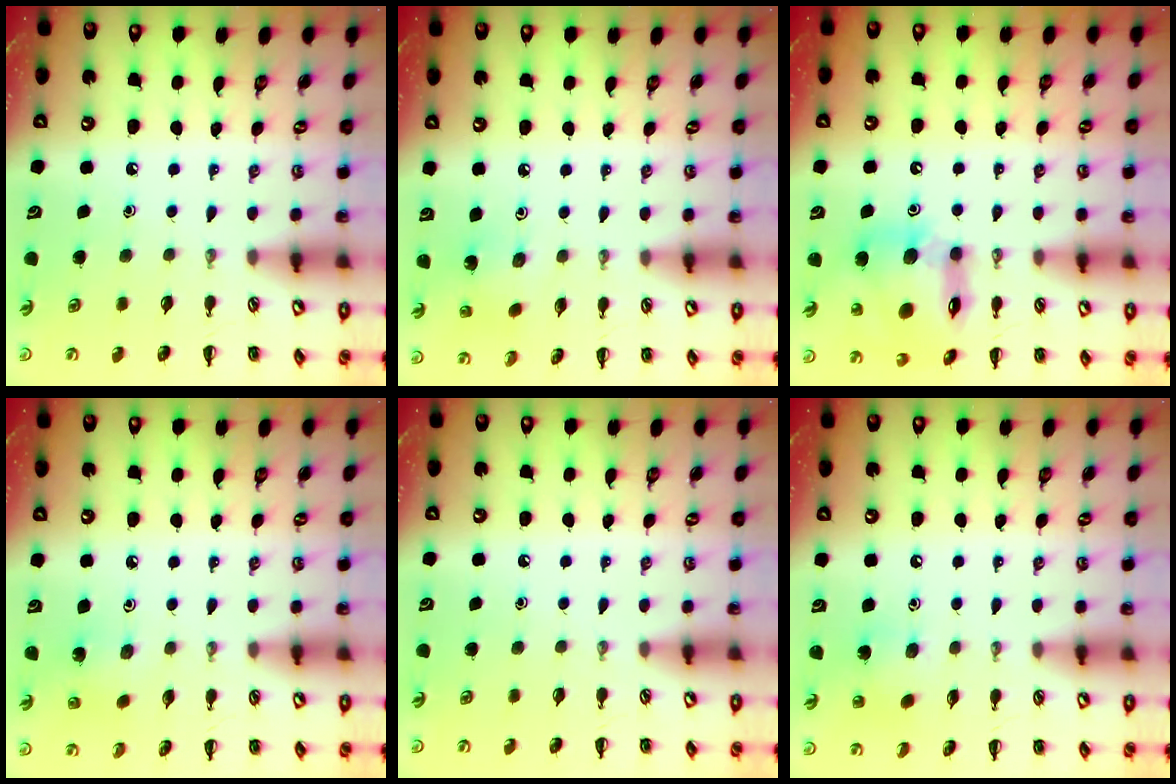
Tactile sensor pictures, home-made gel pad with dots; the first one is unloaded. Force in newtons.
{"total": 2.4, "press": 2.2, "slide": 0.8}
{"total": 13.7, "press": 13.2, "slide": 3.8}
{"total": 2.1, "press": 2.0, "slide": 0.7}
{"total": 0.0}
{"total": 5.5, "press": 5.4, "slide": 1.4}